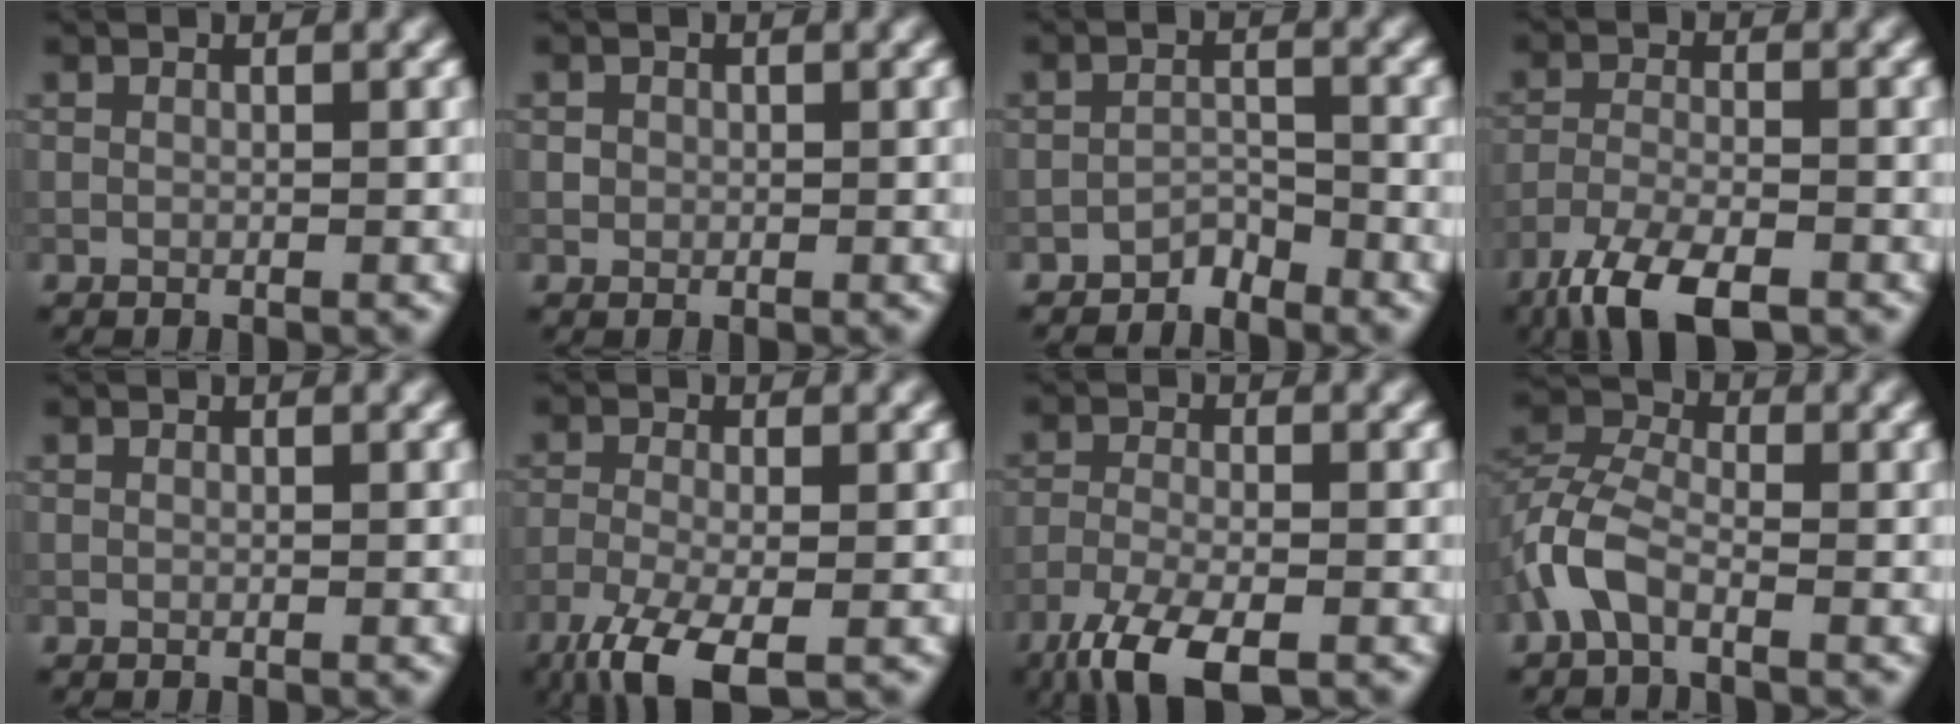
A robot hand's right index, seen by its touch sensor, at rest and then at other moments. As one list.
[{"total": 0.7, "force": [0.0, 0.7, 0.1], "torque": [0.004, -0.003, 0.000]}, {"total": 1.8, "force": [-1.7, 0.5, 0.3], "torque": [-0.003, 0.009, -0.034]}, {"total": 7.0, "force": [-5.2, 2.0, 4.3], "torque": [-0.086, -0.013, -0.103]}, {"total": 0.0}, {"total": 6.5, "force": [-4.0, 2.0, 4.7], "torque": [-0.103, -0.016, -0.082]}, {"total": 6.4, "force": [-4.5, 1.7, 4.2], "torque": [-0.091, -0.016, -0.091]}, {"total": 4.4, "force": [-2.1, 2.4, 3.1], "torque": [-0.071, 0.010, -0.057]}]